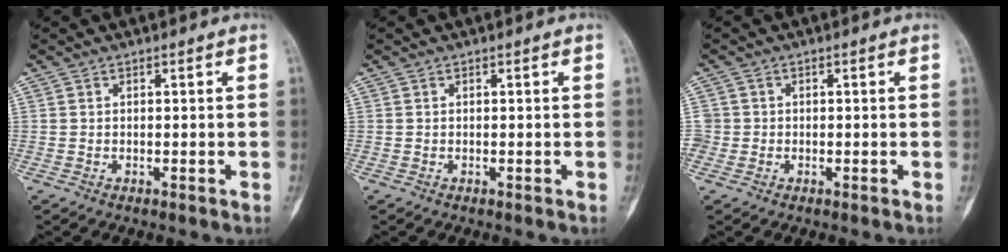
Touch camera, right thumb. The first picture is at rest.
{"total": 0.0}
{"total": 2.0, "force": [-0.3, 1.9, 0.1], "torque": [0.012, 0.008, -0.009]}